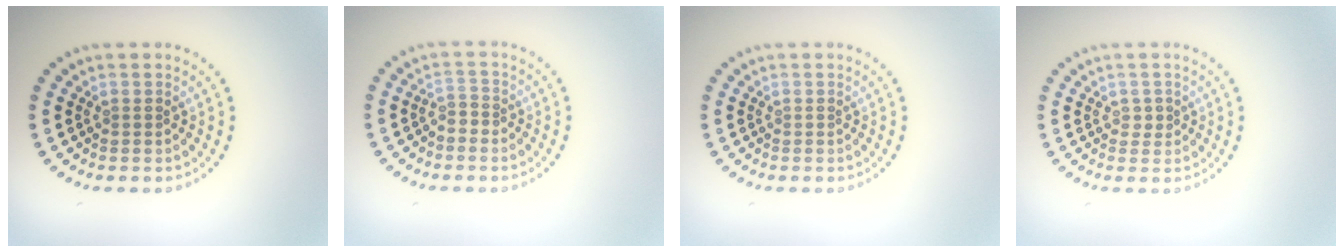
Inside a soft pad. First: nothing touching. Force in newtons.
{"total": 1.2, "press": 0.9, "slide": 0.8}
{"total": 0.0}
{"total": 0.8, "press": 0.8, "slide": 0.2}